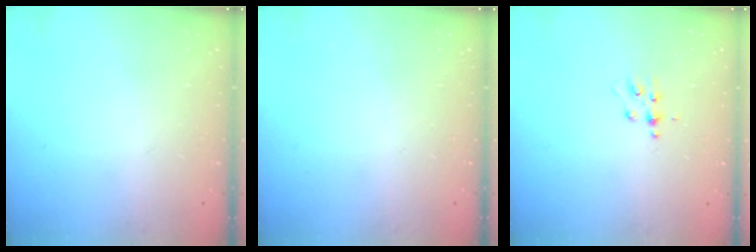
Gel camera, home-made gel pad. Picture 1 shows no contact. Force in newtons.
{"total": 0.0}
{"total": 5.2, "press": 5.1, "slide": 0.8}